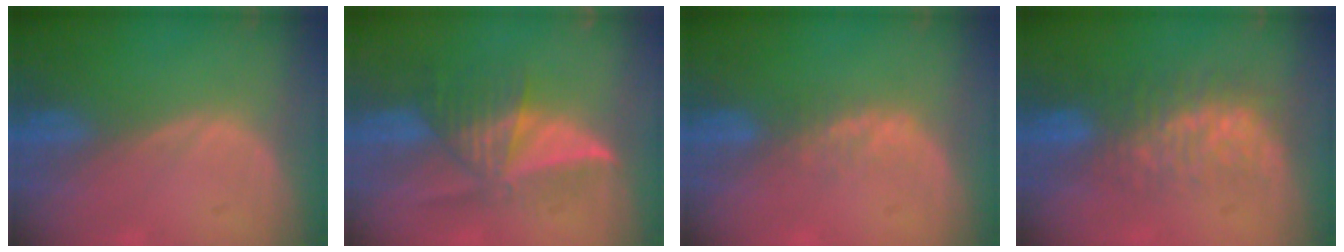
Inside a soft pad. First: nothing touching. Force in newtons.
{"total": 6.5, "press": 6.4, "slide": 0.8}
{"total": 1.9, "press": 1.8, "slide": 0.5}
{"total": 7.9, "press": 7.4, "slide": 2.6}